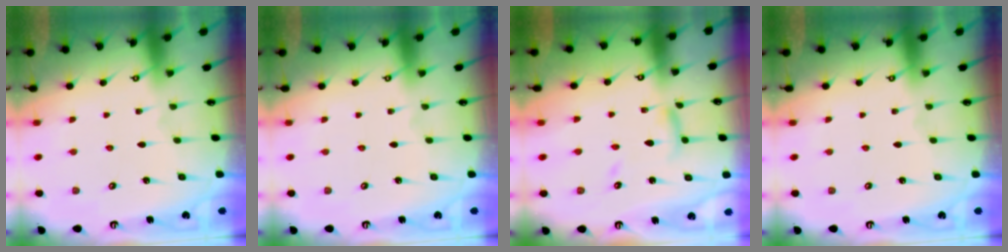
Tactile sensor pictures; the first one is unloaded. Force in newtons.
{"total": 0.0}
{"total": 8.0, "press": 8.0, "slide": 0.7}
{"total": 0.0}